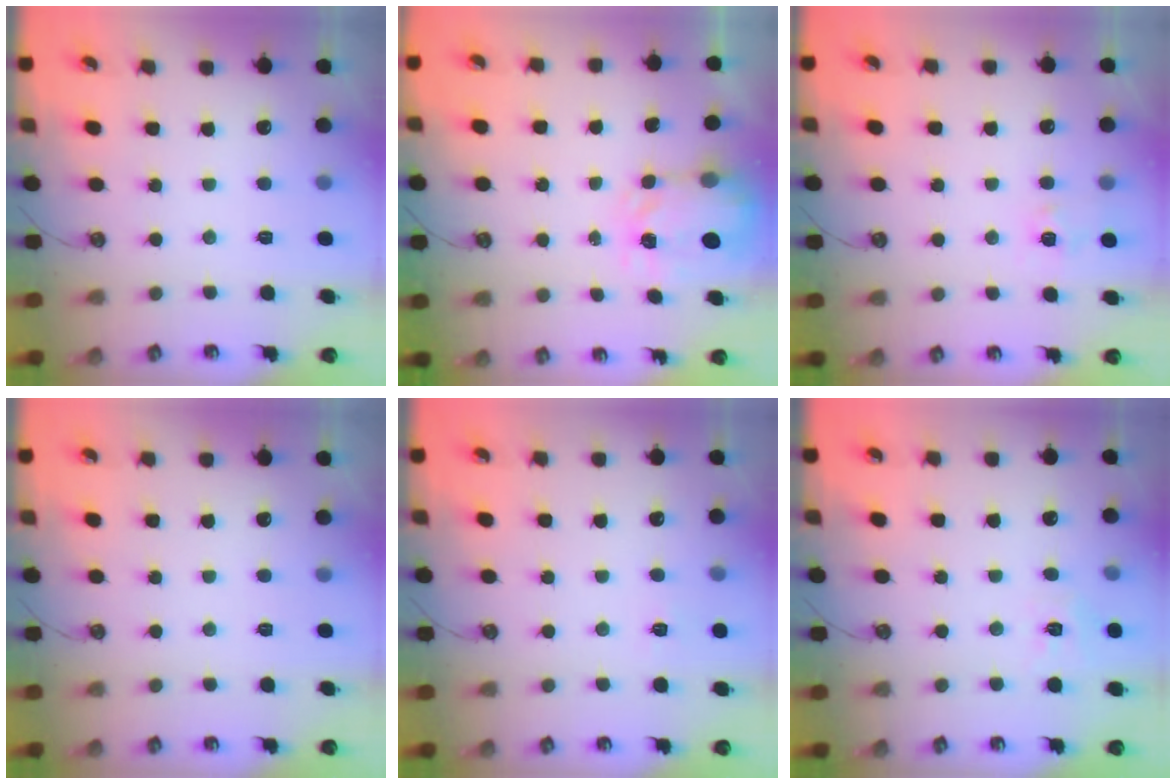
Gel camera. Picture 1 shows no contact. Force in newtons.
{"total": 3.8, "press": 3.7, "slide": 0.5}
{"total": 3.5, "press": 3.5, "slide": 0.5}
{"total": 0.0}
{"total": 4.3, "press": 4.3, "slide": 0.4}
{"total": 7.1, "press": 7.1, "slide": 0.7}